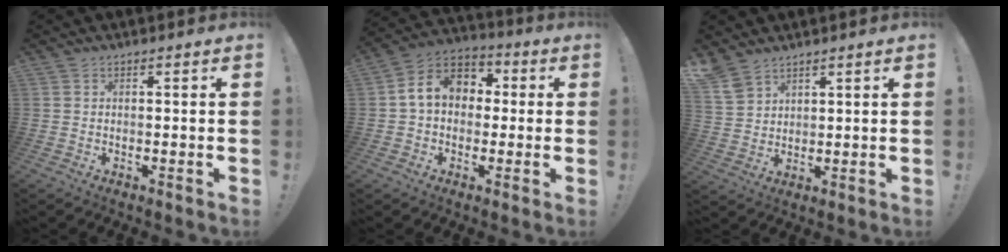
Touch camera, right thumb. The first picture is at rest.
{"total": 10.9, "force": [1.6, 8.3, 6.9], "torque": [-0.109, 0.018, 0.037]}
{"total": 6.2, "force": [5.0, 3.1, 2.1], "torque": [-0.046, -0.027, 0.100]}